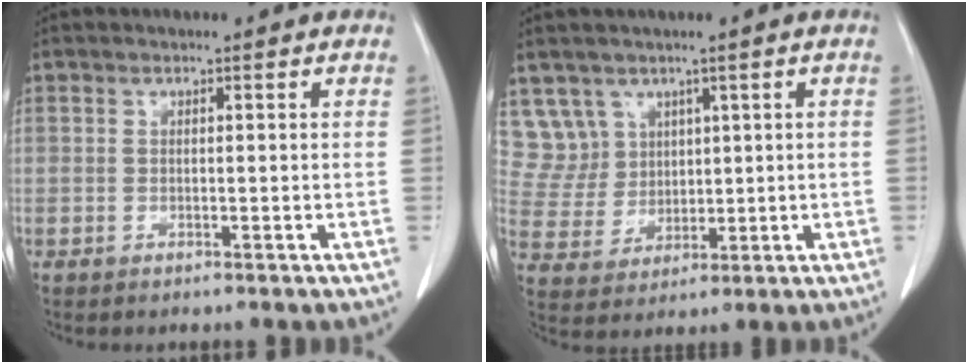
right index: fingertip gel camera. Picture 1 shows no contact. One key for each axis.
{"total": 6.6, "fx": 3.6, "fy": 5.5, "fz": -0.2, "tx": 0.002, "ty": 0.015, "tz": 0.085}